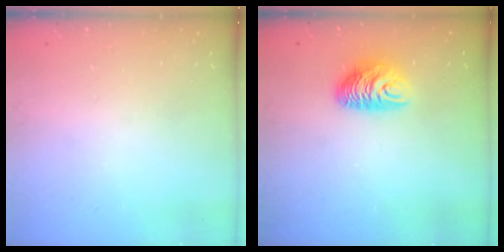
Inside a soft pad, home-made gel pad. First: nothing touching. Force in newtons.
{"total": 9.2, "press": 9.2, "slide": 0.5}